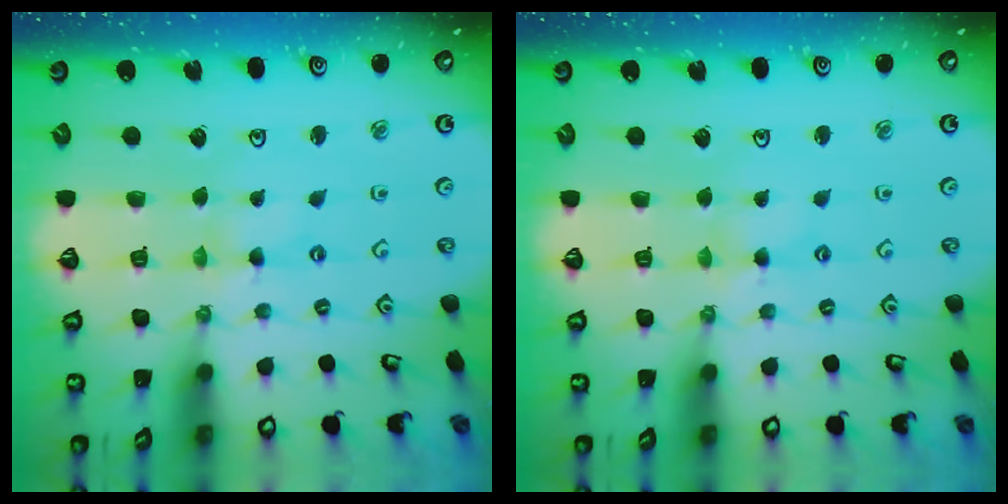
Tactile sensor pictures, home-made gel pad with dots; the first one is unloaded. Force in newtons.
{"total": 1.3, "press": 1.2, "slide": 0.4}